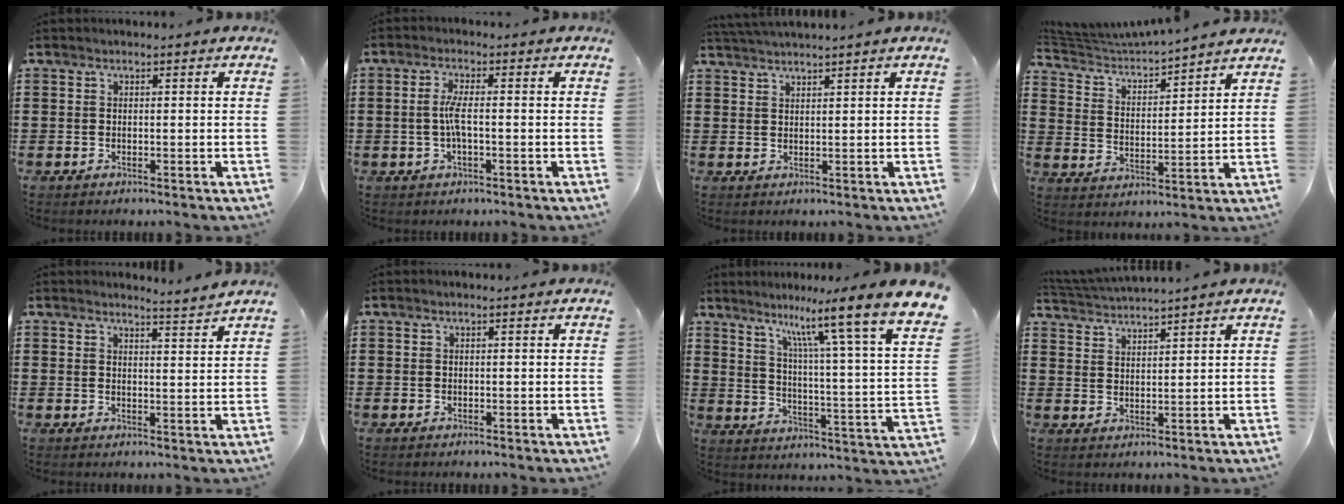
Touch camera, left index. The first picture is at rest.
{"total": 3.6, "force": [-0.4, 0.8, 3.5], "torque": [-0.073, 0.001, -0.012]}
{"total": 1.9, "force": [1.8, -0.4, 0.3], "torque": [-0.009, 0.000, 0.036]}
{"total": 4.5, "force": [4.4, 0.2, 1.1], "torque": [-0.045, -0.035, 0.069]}
{"total": 2.9, "force": [2.8, -0.6, 0.6], "torque": [-0.020, -0.011, 0.051]}
{"total": 0.0}
{"total": 9.7, "force": [7.5, -1.2, 6.1], "torque": [-0.116, -0.078, 0.105]}
{"total": 3.0, "force": [2.9, -0.6, -0.1], "torque": [-0.009, -0.011, 0.052]}